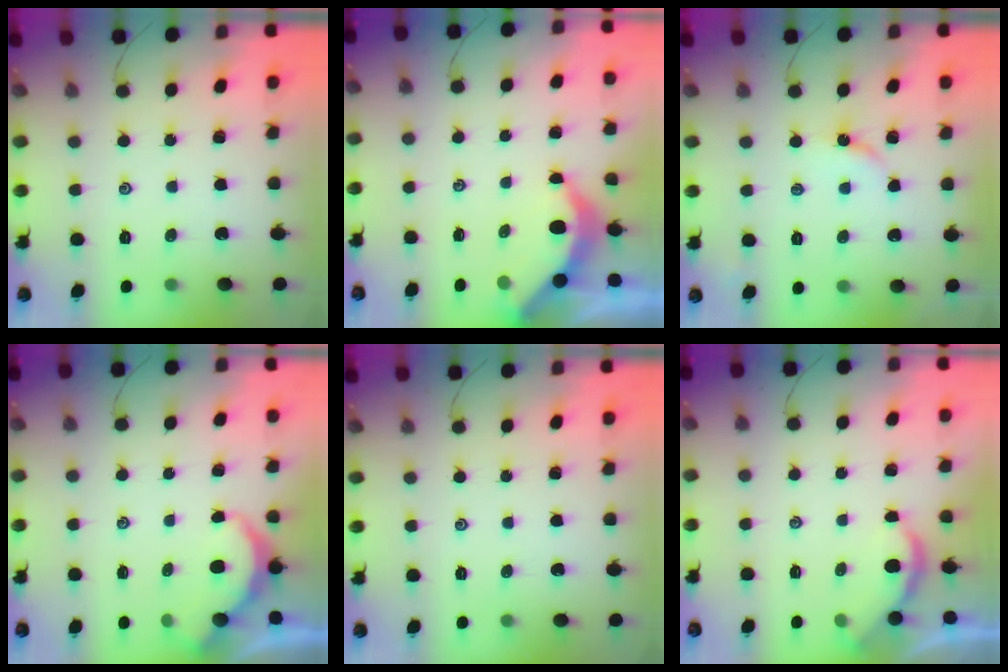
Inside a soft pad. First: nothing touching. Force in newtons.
{"total": 4.0, "press": 3.9, "slide": 0.5}
{"total": 2.9, "press": 2.9, "slide": 0.4}
{"total": 2.7, "press": 2.7, "slide": 0.3}
{"total": 0.0}
{"total": 1.6, "press": 1.6, "slide": 0.1}